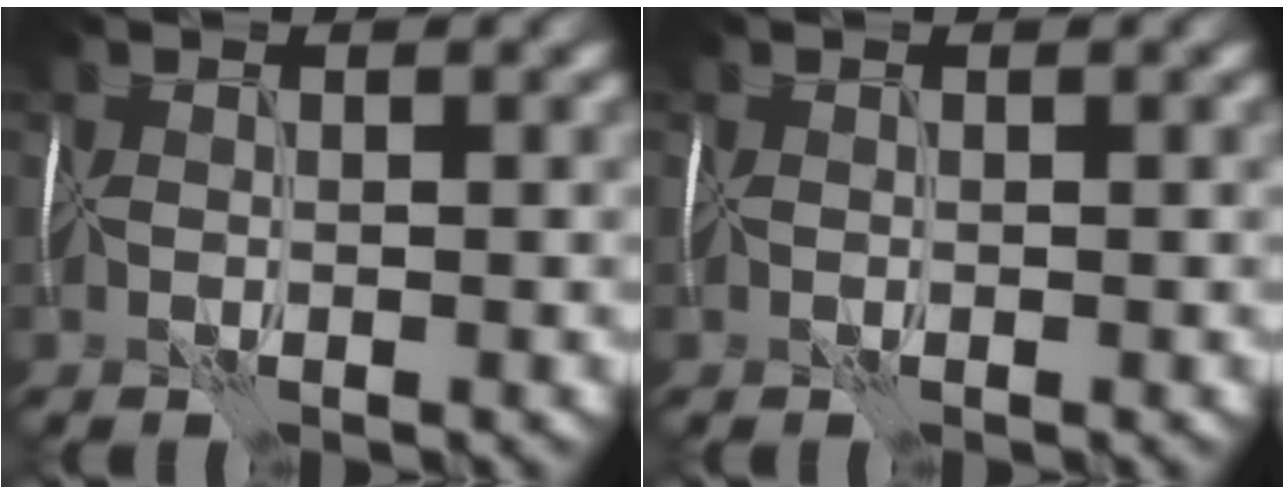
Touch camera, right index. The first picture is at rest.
{"total": 0.0}